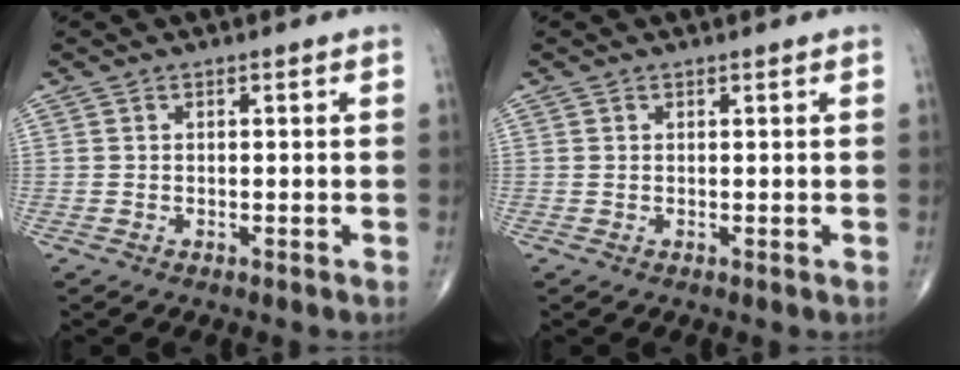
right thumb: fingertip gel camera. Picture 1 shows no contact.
{"total": 0.0}